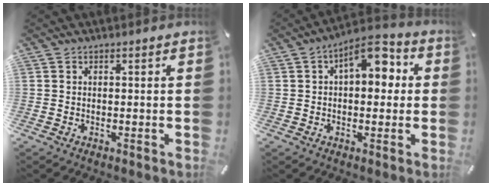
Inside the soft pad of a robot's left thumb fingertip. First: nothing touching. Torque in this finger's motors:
{"motor_torque": [1.48, 1.45, 0.83, 0.00, 0.16]}